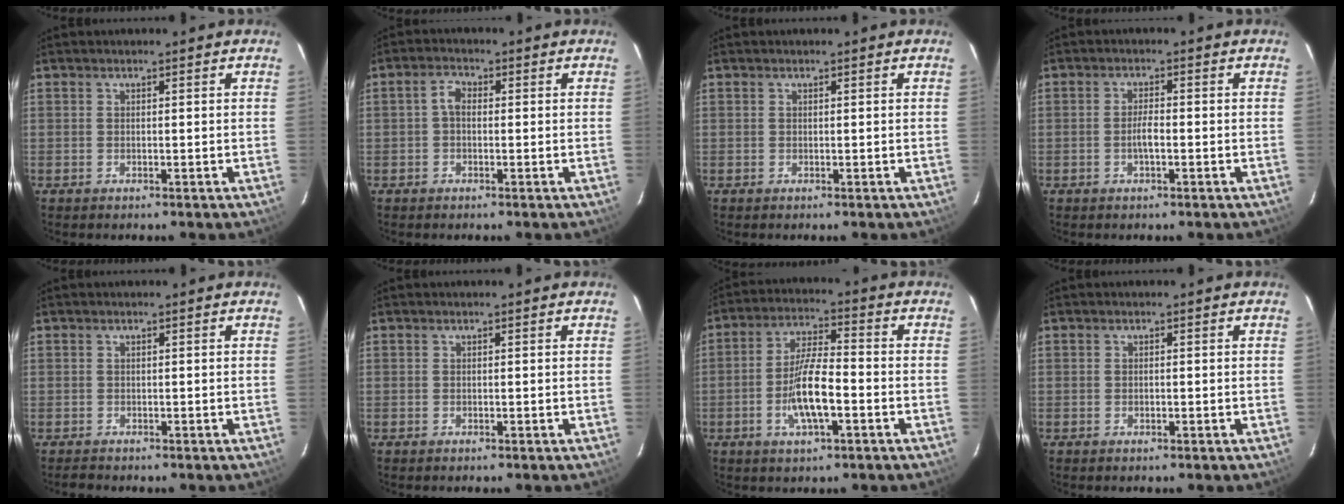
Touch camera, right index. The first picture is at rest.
{"total": 2.3, "force": [-0.2, 1.5, 1.7], "torque": [-0.035, 0.010, -0.007]}
{"total": 0.0}
{"total": 2.6, "force": [-0.9, 0.6, 2.3], "torque": [-0.046, 0.004, -0.015]}
{"total": 1.3, "force": [-1.1, 0.7, 0.0], "torque": [-0.004, 0.001, -0.019]}
{"total": 0.0}
{"total": 9.7, "force": [-3.2, 2.5, 8.8], "torque": [-0.175, 0.002, -0.058]}
{"total": 0.6, "force": [-0.2, 0.3, 0.5], "torque": [-0.010, 0.003, -0.002]}